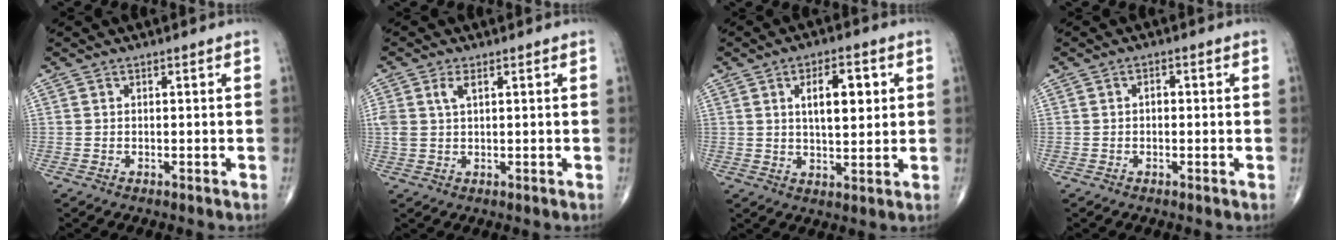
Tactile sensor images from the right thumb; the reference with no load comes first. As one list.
[{"total": 3.3, "force": [1.3, 1.7, 2.6], "torque": [-0.064, 0.006, 0.029]}, {"total": 8.7, "force": [2.4, 3.9, 7.4], "torque": [-0.092, -0.009, 0.037]}, {"total": 1.3, "force": [-0.1, 0.9, 0.9], "torque": [-0.006, 0.006, -0.007]}]